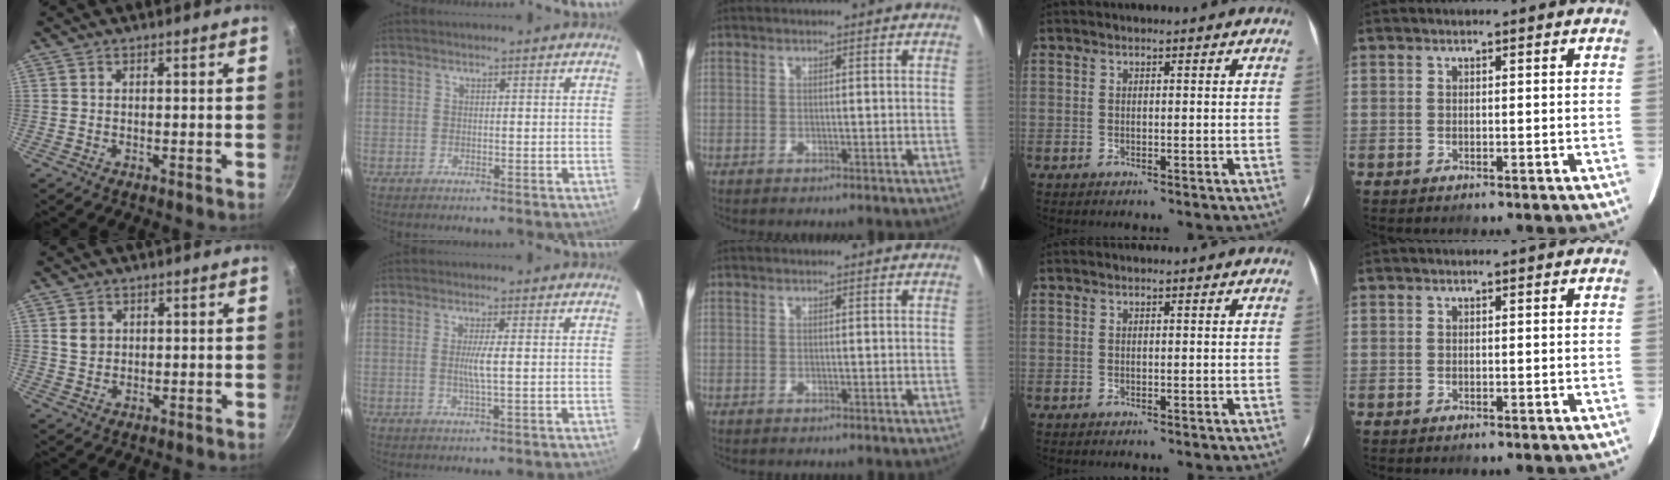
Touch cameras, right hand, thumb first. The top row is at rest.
{"thumb": {"total": 3.0, "force": [0.9, 2.5, 1.4], "torque": [-0.014, -0.006, 0.021]}, "index": {"total": 3.1, "force": [0.0, -0.3, 3.1], "torque": [-0.063, -0.004, 0.000]}}